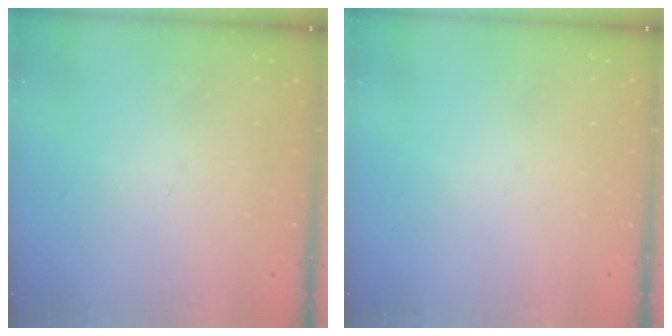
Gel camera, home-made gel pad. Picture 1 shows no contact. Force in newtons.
{"total": 0.0}